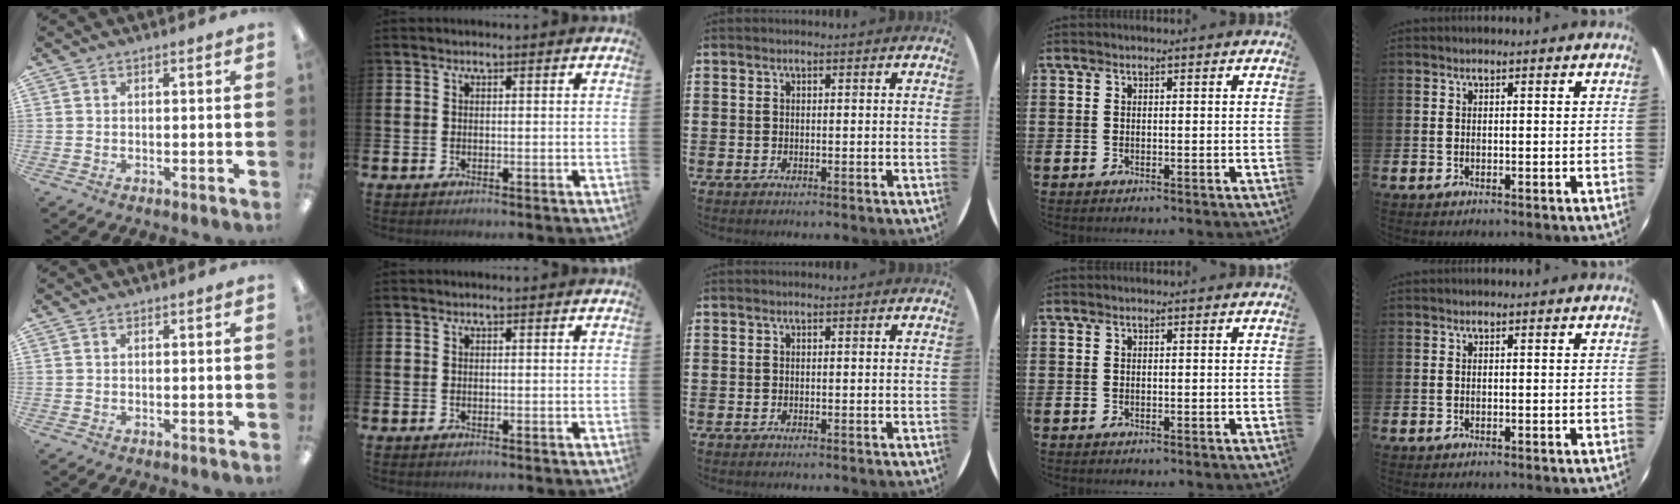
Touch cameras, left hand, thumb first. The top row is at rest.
{}